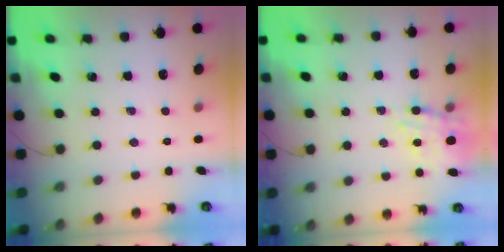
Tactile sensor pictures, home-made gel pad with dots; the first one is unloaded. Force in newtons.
{"total": 16.0, "press": 15.6, "slide": 3.3}